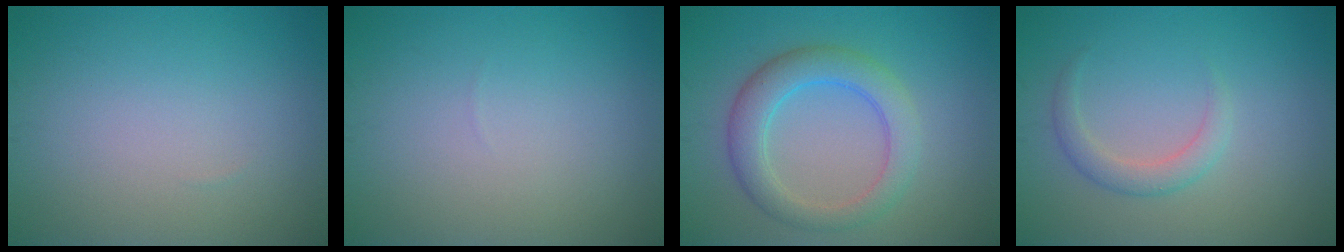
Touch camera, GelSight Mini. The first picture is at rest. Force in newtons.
{"total": 0.0}
{"total": 4.6, "press": 4.6, "slide": 0.1}
{"total": 2.1, "press": 2.0, "slide": 0.2}